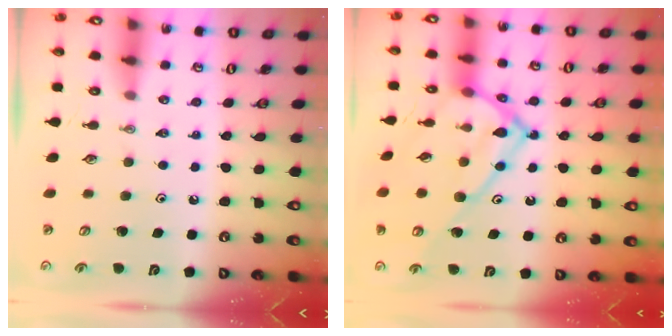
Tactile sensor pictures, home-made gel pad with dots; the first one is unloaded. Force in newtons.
{"total": 18.5, "press": 18.5, "slide": 1.0}